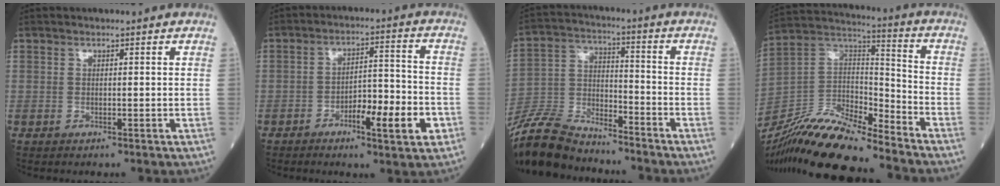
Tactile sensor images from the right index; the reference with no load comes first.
{"total": 8.6, "force": [-3.7, 1.8, 7.5], "torque": [-0.116, 0.011, -0.054]}
{"total": 12.5, "force": [-11.7, 2.9, 3.2], "torque": [-0.071, 0.006, -0.223]}
{"total": 18.4, "force": [-15.8, 2.1, 9.2], "torque": [-0.182, 0.005, -0.297]}